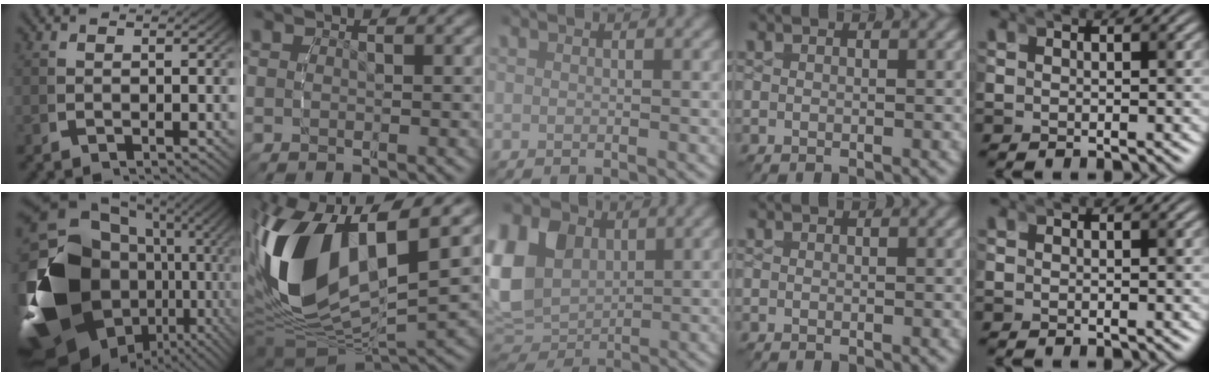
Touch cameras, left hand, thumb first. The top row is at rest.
{"thumb": {"total": 27.1, "force": [-4.0, 18.2, 19.7], "torque": [-0.355, -0.070, -0.043]}, "index": {"total": 16.1, "force": [1.3, 9.7, 12.8], "torque": [-0.292, -0.033, 0.026]}, "middle": {"total": 9.8, "force": [1.4, 8.2, 5.0], "torque": [-0.127, -0.018, 0.029]}}